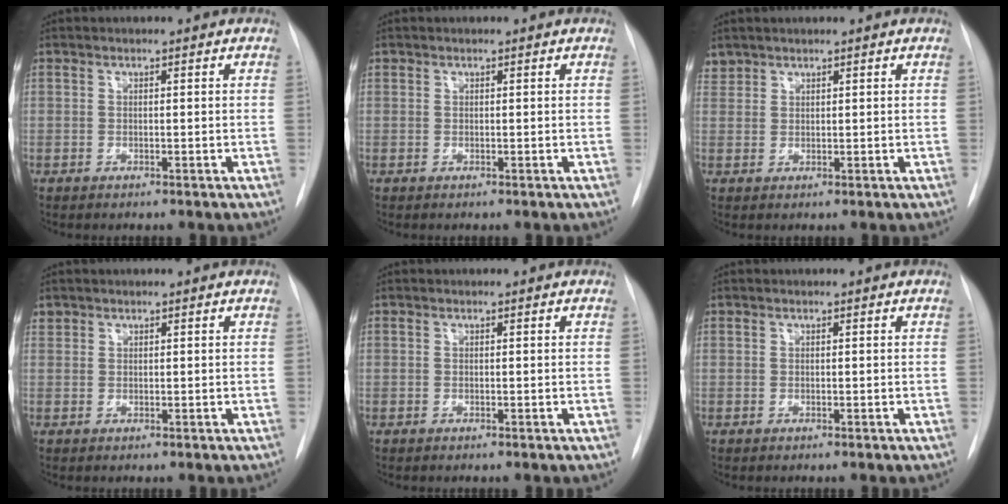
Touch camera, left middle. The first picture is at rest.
{"total": 0.0}
{"total": 1.8, "force": [1.6, 0.8, -0.2], "torque": [0.008, 0.010, 0.031]}
{"total": 1.0, "force": [0.7, 0.6, -0.1], "torque": [0.008, 0.008, 0.011]}
{"total": 0.0}
{"total": 0.0}